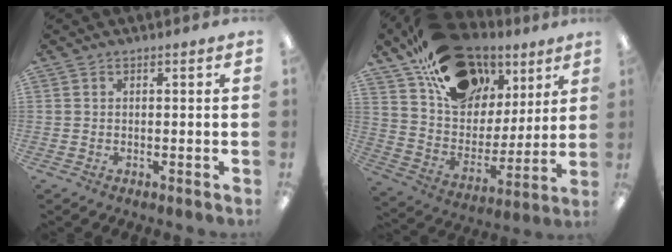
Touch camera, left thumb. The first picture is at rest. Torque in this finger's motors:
{"motor_torque": [2.45, 2.56, 1.55, -1.21, 0.25]}